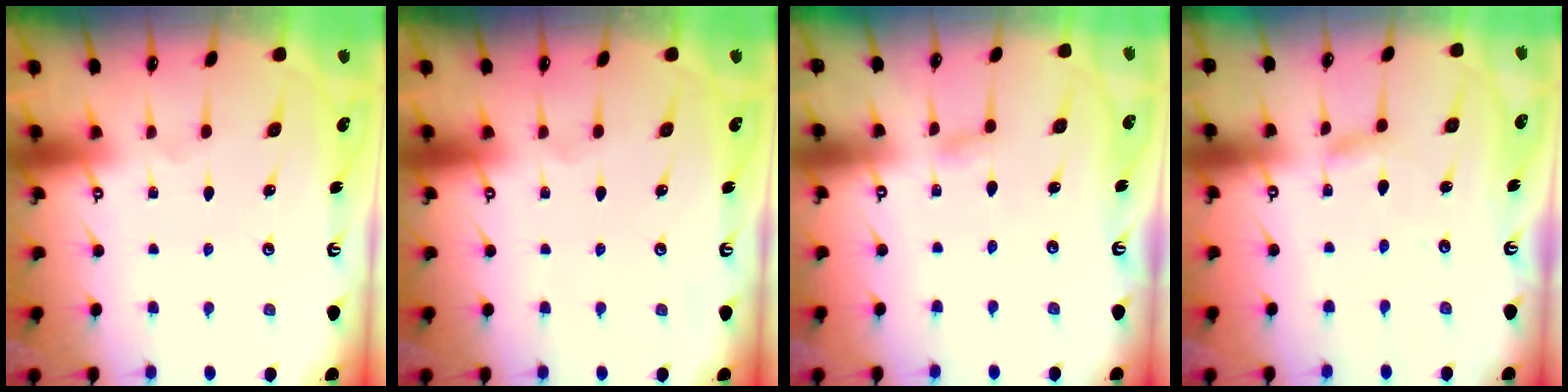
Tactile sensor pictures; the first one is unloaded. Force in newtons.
{"total": 0.0}
{"total": 2.8, "press": 2.8, "slide": 0.4}
{"total": 2.3, "press": 2.3, "slide": 0.1}